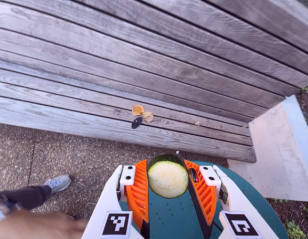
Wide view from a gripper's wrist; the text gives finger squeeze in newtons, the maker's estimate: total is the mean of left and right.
{"total": 9.6, "left": 9.3, "right": 9.8}